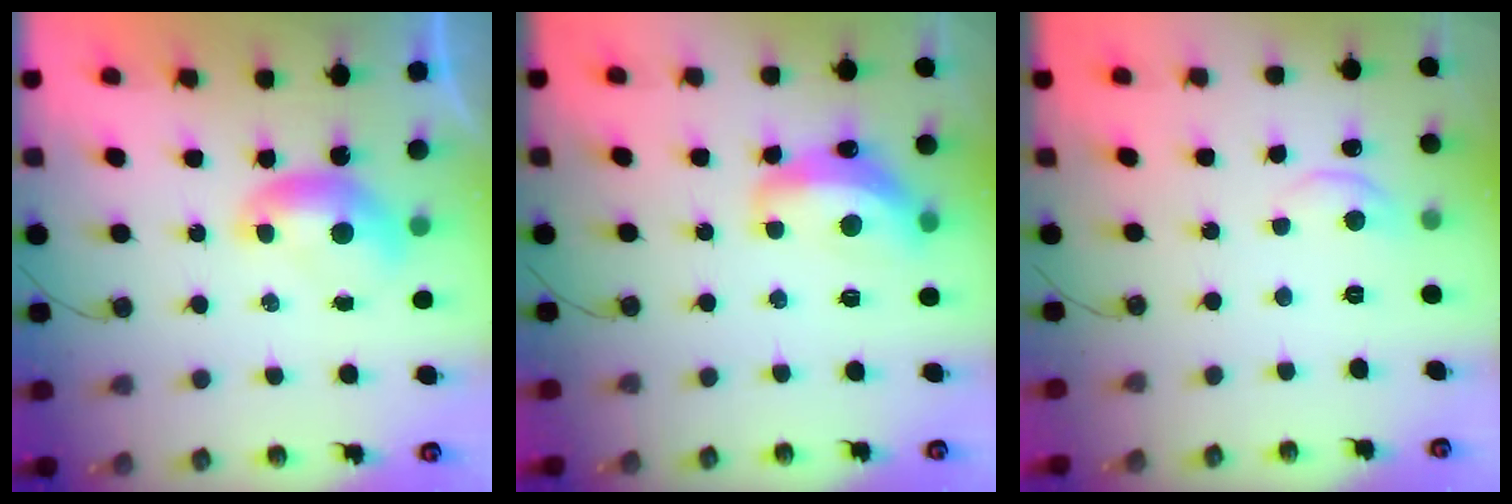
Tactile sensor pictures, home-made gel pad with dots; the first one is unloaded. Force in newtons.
{"total": 7.7, "press": 7.7, "slide": 0.7}
{"total": 2.4, "press": 2.3, "slide": 0.6}